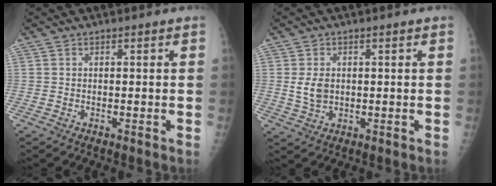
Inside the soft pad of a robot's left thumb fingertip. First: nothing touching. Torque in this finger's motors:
{"motor_torque": [0.48, 0.61, 0.12, -0.30, 0.06]}